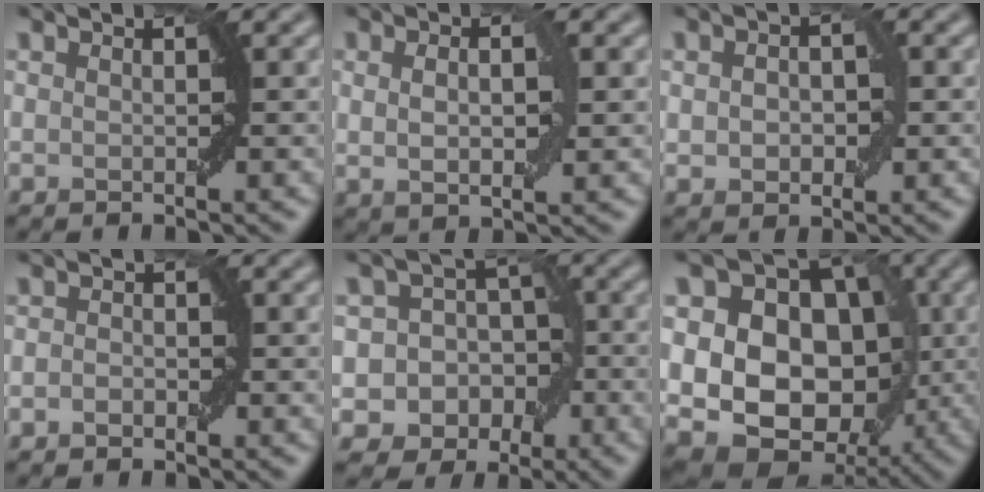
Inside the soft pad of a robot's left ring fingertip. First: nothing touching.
{"total": 3.6, "force": [0.7, 1.4, 3.3], "torque": [-0.064, 0.001, 0.013]}
{"total": 3.1, "force": [0.2, 2.1, 2.3], "torque": [-0.038, 0.004, 0.003]}
{"total": 1.1, "force": [-0.5, 0.7, 0.6], "torque": [-0.010, 0.002, -0.009]}
{"total": 9.6, "force": [-3.6, 8.4, 2.7], "torque": [-0.022, 0.008, -0.079]}
{"total": 14.9, "force": [0.6, 11.7, 9.2], "torque": [-0.122, 0.008, -0.005]}